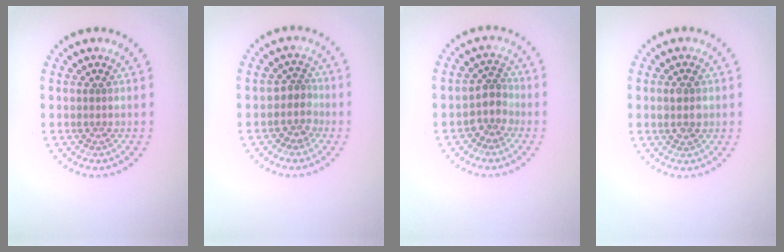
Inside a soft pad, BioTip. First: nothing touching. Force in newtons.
{"total": 2.0, "press": 1.5, "slide": 1.3}
{"total": 2.2, "press": 1.7, "slide": 1.4}
{"total": 1.7, "press": 1.6, "slide": 0.2}